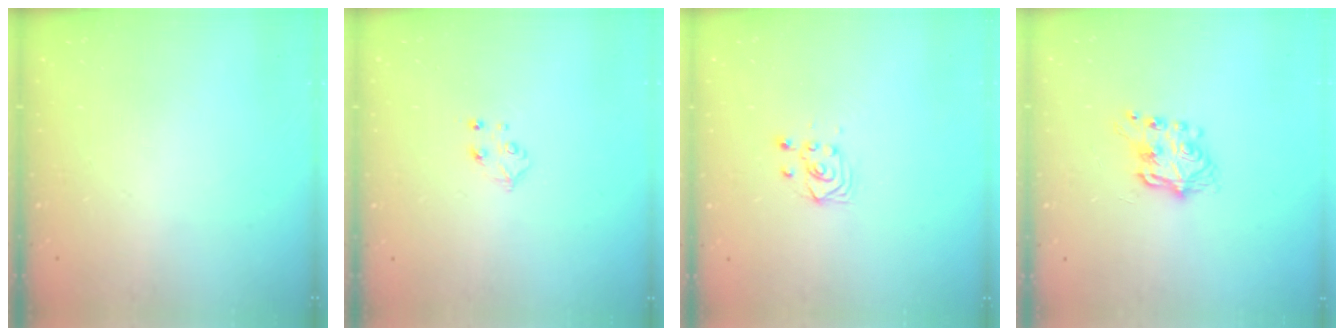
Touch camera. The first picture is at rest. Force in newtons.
{"total": 4.2, "press": 4.1, "slide": 0.6}
{"total": 2.9, "press": 2.9, "slide": 0.6}
{"total": 7.2, "press": 7.2, "slide": 0.4}